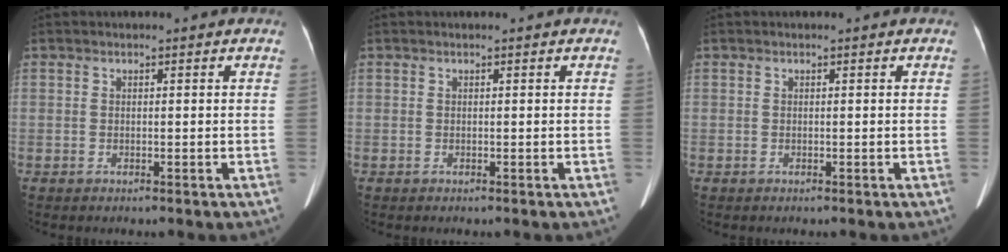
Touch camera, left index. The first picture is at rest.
{"total": 0.0}
{"total": 0.0}